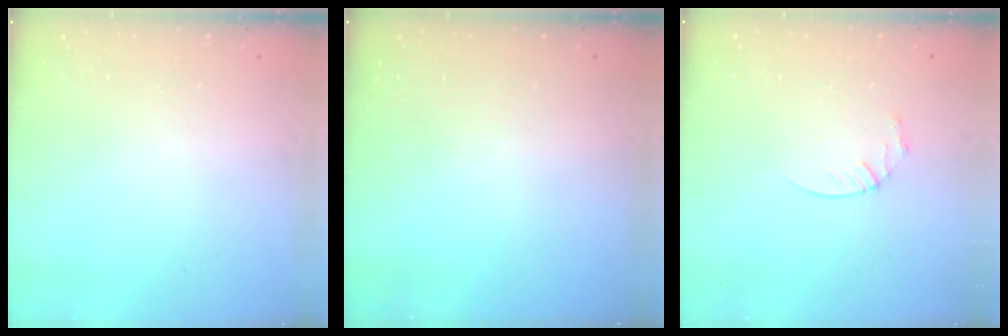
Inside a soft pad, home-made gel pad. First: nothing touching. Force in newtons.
{"total": 0.0}
{"total": 3.6, "press": 3.6, "slide": 0.4}